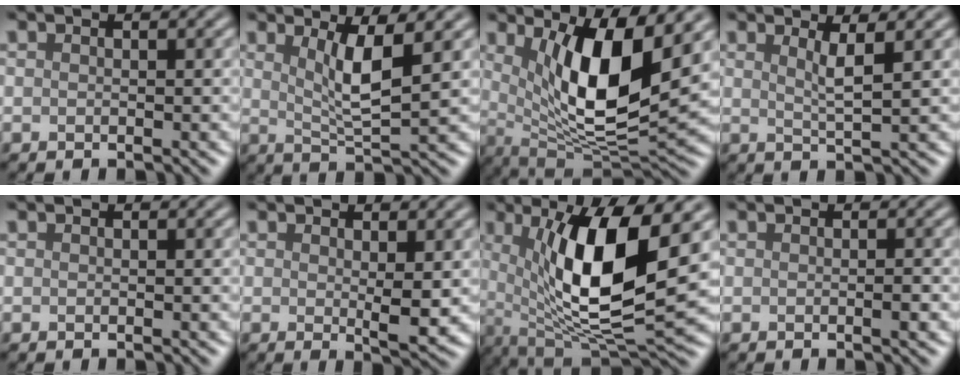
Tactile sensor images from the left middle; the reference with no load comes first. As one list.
[{"total": 4.2, "force": [1.5, 0.8, 3.8], "torque": [-0.070, -0.008, 0.030]}, {"total": 9.5, "force": [2.6, 3.1, 8.6], "torque": [-0.143, -0.023, 0.052]}, {"total": 2.4, "force": [1.0, 0.5, 2.2], "torque": [-0.031, -0.002, 0.015]}, {"total": 0.0}, {"total": 2.2, "force": [0.4, 0.4, 2.1], "torque": [-0.033, -0.011, 0.009]}, {"total": 11.1, "force": [2.1, 3.3, 10.4], "torque": [-0.170, -0.012, 0.042]}, {"total": 0.8, "force": [-0.2, 0.0, 0.8], "torque": [-0.011, 0.001, -0.003]}]